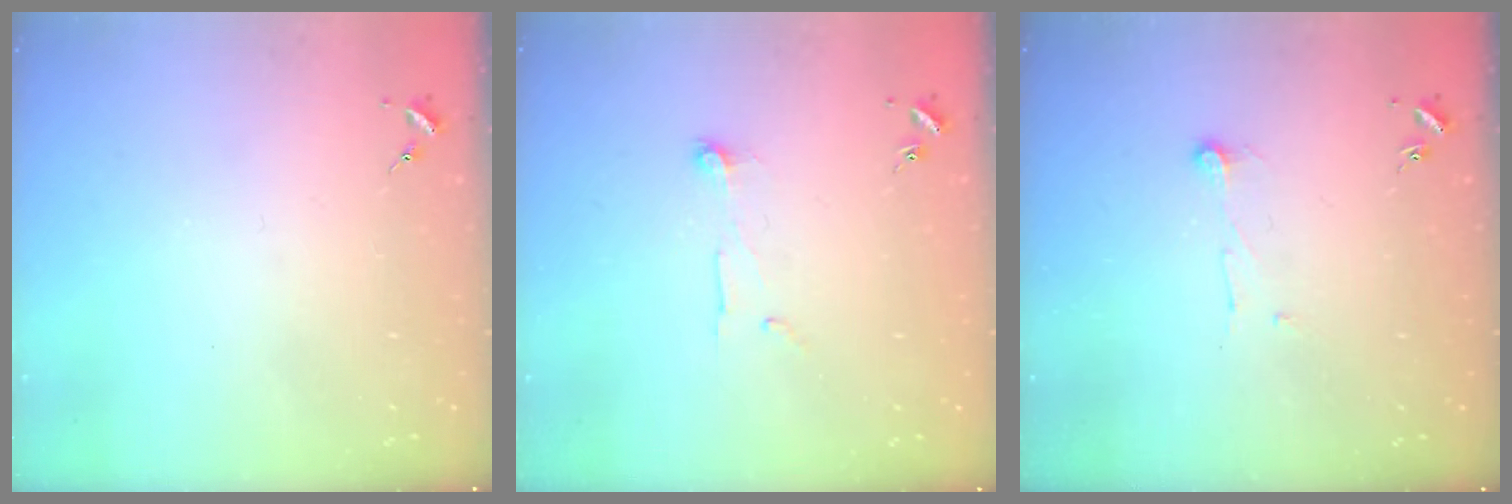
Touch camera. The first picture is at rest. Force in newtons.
{"total": 6.6, "press": 6.6, "slide": 0.5}
{"total": 6.0, "press": 5.9, "slide": 0.7}